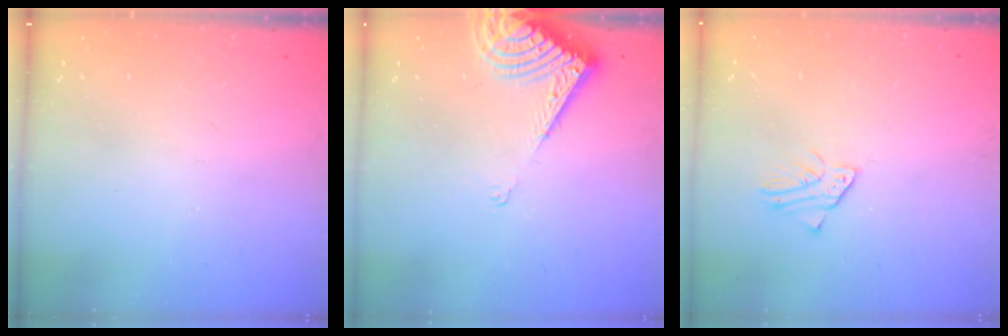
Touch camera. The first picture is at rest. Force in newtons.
{"total": 8.6, "press": 8.4, "slide": 1.7}
{"total": 1.5, "press": 1.5, "slide": 0.2}